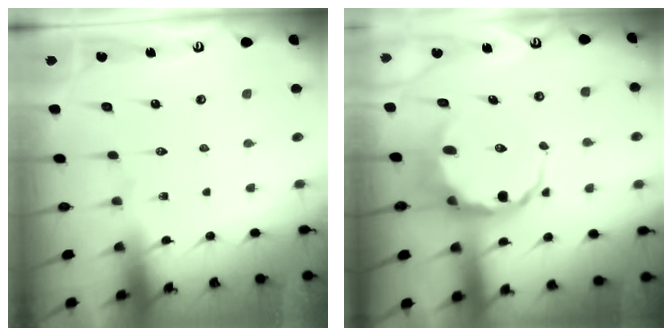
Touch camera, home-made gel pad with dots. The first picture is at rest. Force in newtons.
{"total": 6.6, "press": 6.3, "slide": 2.1}